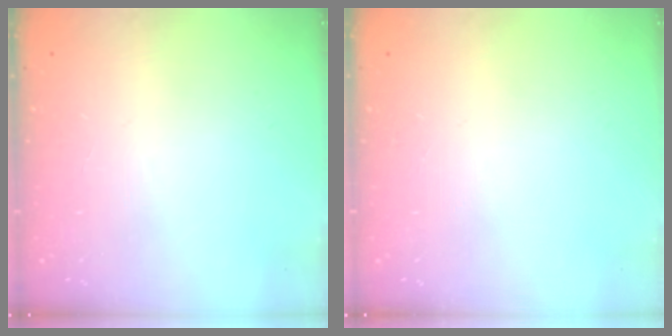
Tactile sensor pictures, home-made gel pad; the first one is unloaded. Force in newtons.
{"total": 0.0}